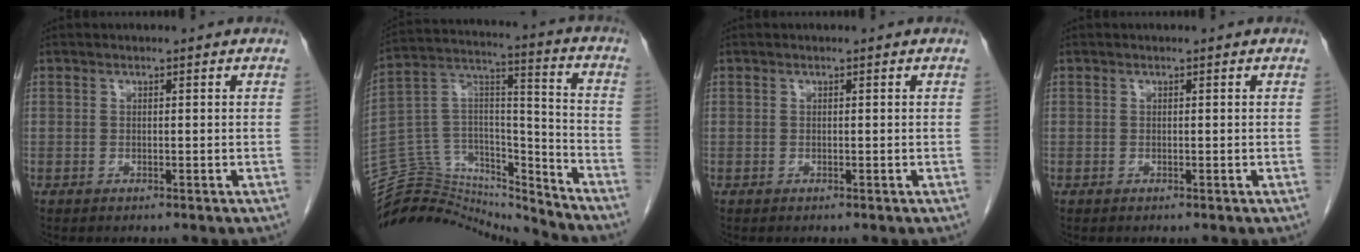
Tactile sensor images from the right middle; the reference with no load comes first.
{"total": 20.5, "force": [-19.9, 4.8, 2.1], "torque": [-0.044, 0.076, -0.321]}
{"total": 0.0}
{"total": 0.0}